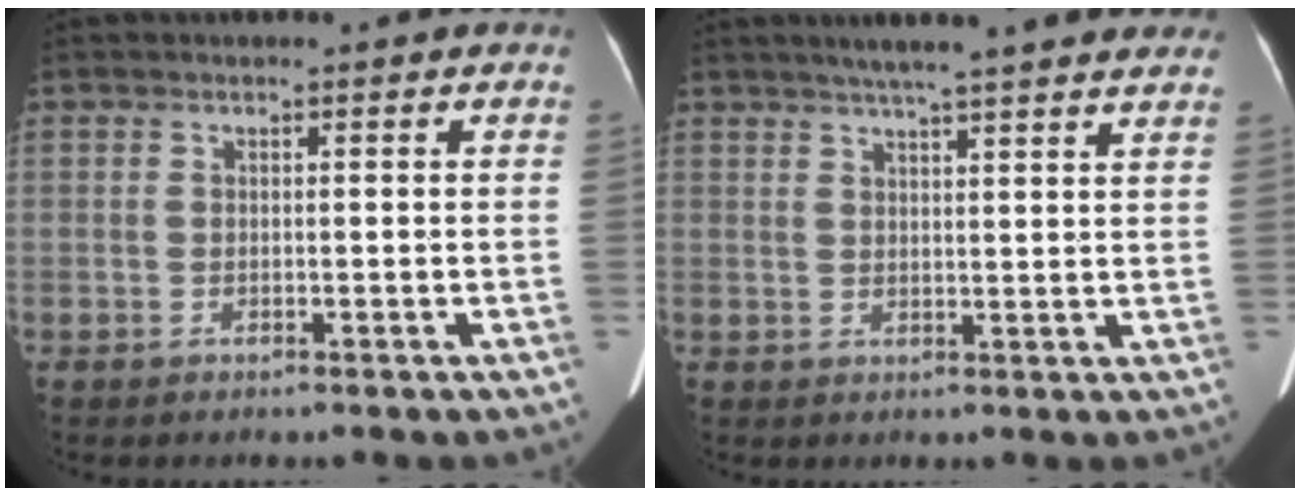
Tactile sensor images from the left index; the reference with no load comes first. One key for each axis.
{"total": 15.0, "fx": 12.6, "fy": 1.3, "fz": 8.1, "tx": -0.117, "ty": 0.029, "tz": 0.154}